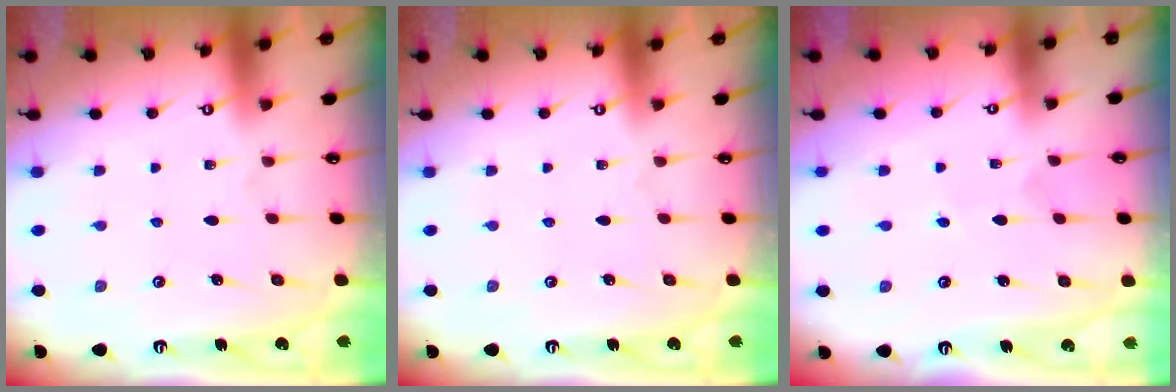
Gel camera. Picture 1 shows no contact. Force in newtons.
{"total": 0.0}
{"total": 2.8, "press": 2.8, "slide": 0.2}